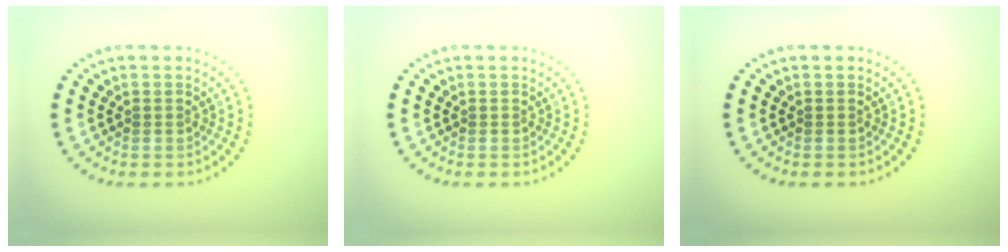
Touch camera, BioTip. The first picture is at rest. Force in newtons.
{"total": 0.0}
{"total": 0.0}